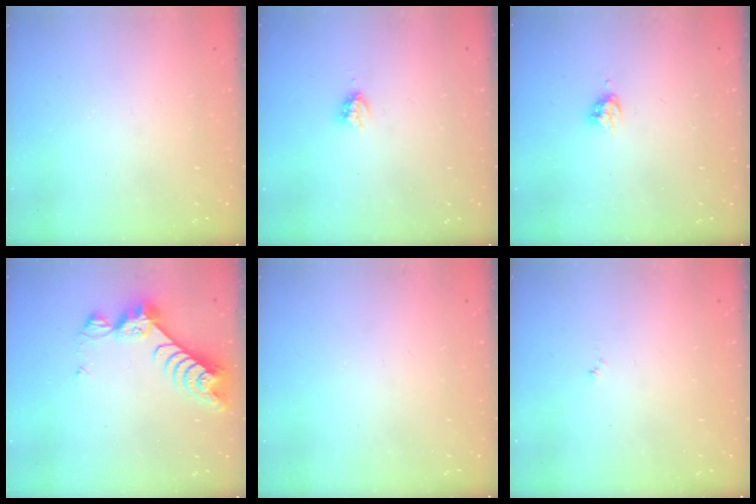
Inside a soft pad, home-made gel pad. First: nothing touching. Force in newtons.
{"total": 4.0, "press": 4.0, "slide": 0.4}
{"total": 4.2, "press": 4.1, "slide": 0.5}
{"total": 9.0, "press": 8.9, "slide": 0.9}
{"total": 0.0}
{"total": 3.0, "press": 2.9, "slide": 0.3}